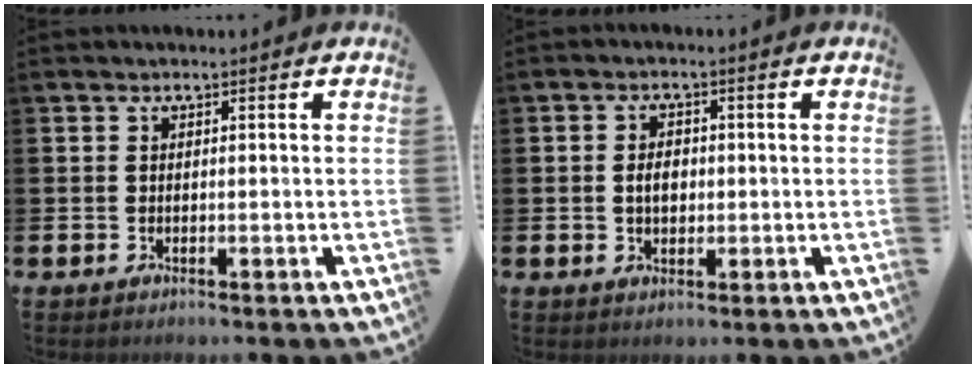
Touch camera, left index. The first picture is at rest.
{"total": 2.8, "force": [0.2, 1.9, 2.1], "torque": [-0.023, 0.002, -0.003]}